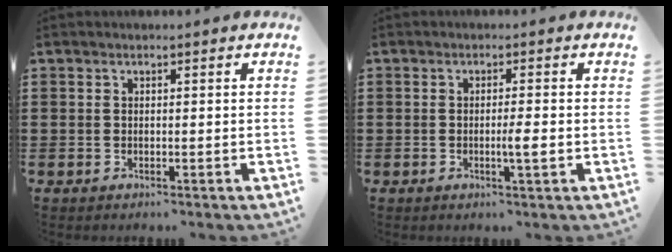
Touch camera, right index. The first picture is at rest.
{"total": 2.6, "force": [-0.7, 0.0, 2.5], "torque": [-0.049, -0.006, -0.016]}